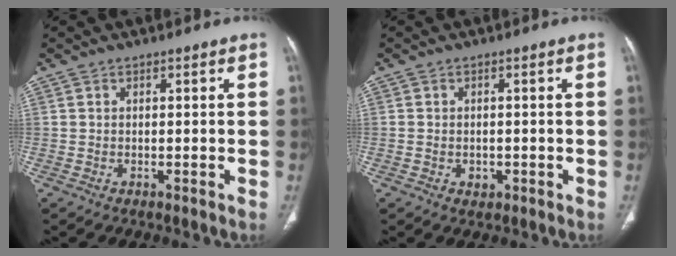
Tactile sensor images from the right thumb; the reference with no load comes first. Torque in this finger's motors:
{"motor_torque": [-0.52, 0.36, -0.45, 0.35, -0.03]}